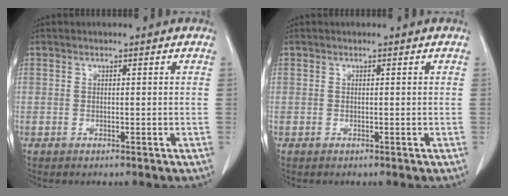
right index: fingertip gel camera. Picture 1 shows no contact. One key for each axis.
{"total": 0.0}